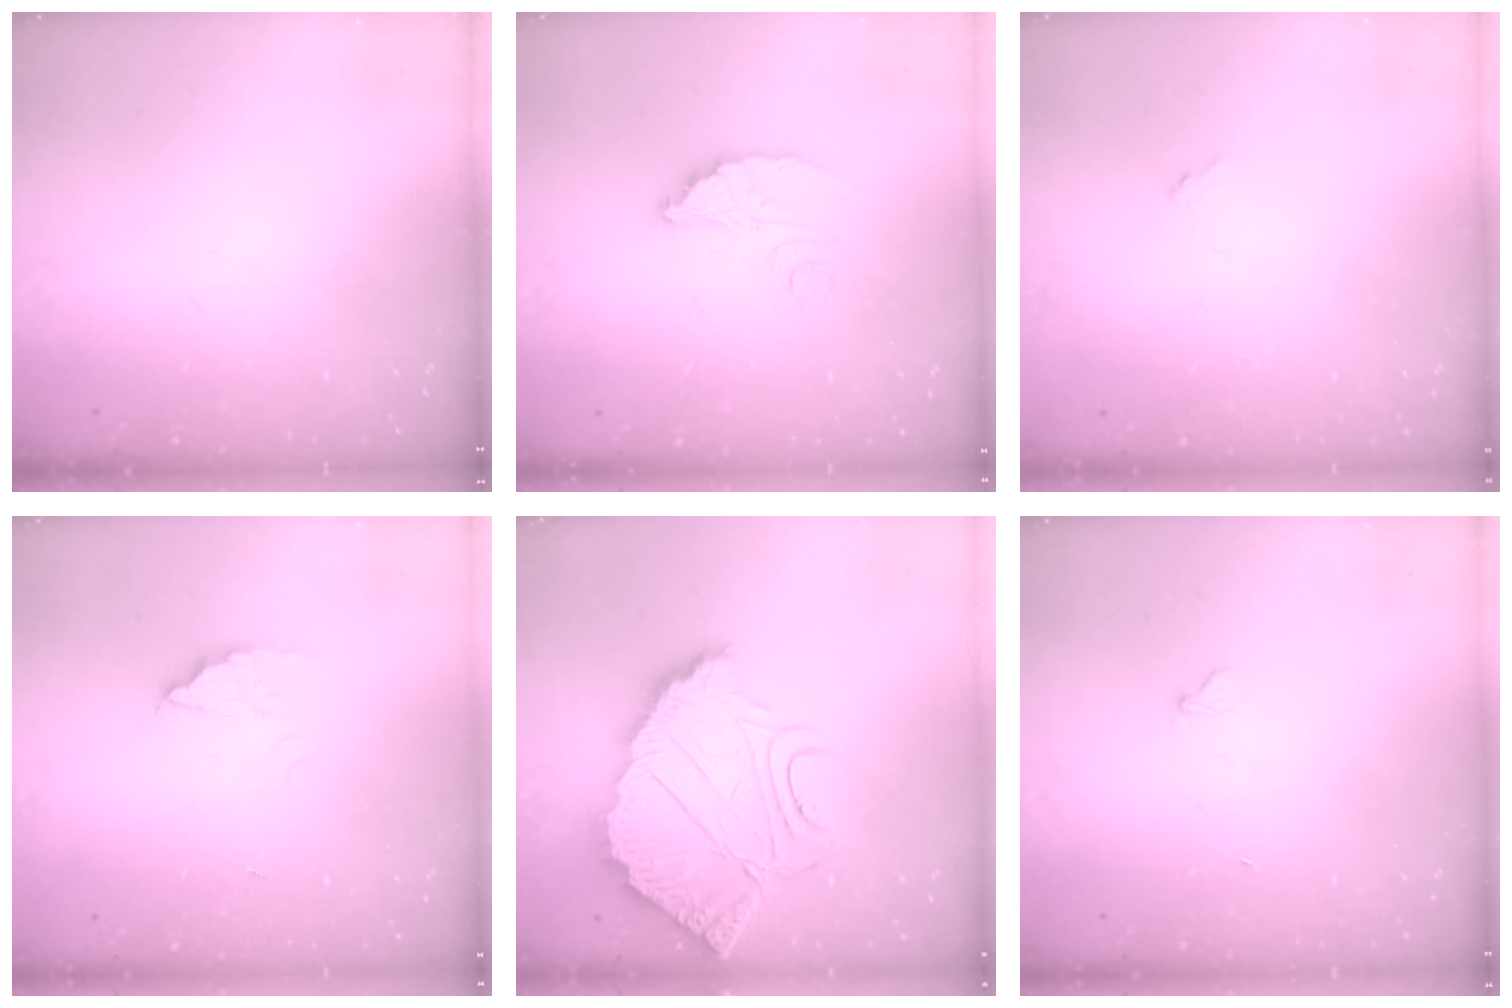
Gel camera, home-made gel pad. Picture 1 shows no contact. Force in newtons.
{"total": 5.1, "press": 5.1, "slide": 0.4}
{"total": 3.9, "press": 3.9, "slide": 0.3}
{"total": 2.2, "press": 2.2, "slide": 0.2}
{"total": 14.3, "press": 14.2, "slide": 1.2}
{"total": 3.3, "press": 3.3, "slide": 0.3}